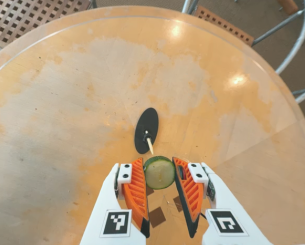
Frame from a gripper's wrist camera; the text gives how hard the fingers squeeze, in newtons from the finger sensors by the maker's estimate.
{"total": 9.2, "left": 9.0, "right": 9.5}